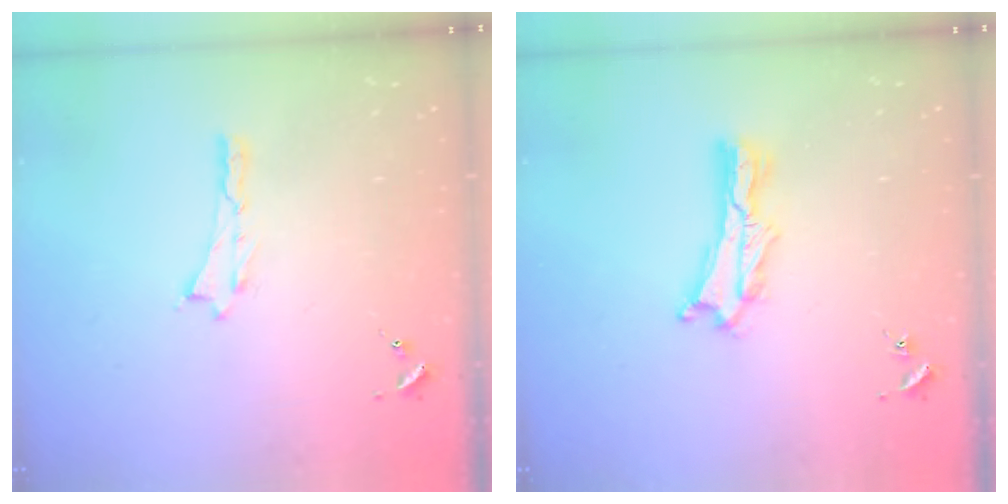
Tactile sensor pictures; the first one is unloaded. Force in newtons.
{"total": 2.1, "press": 2.1, "slide": 0.3}